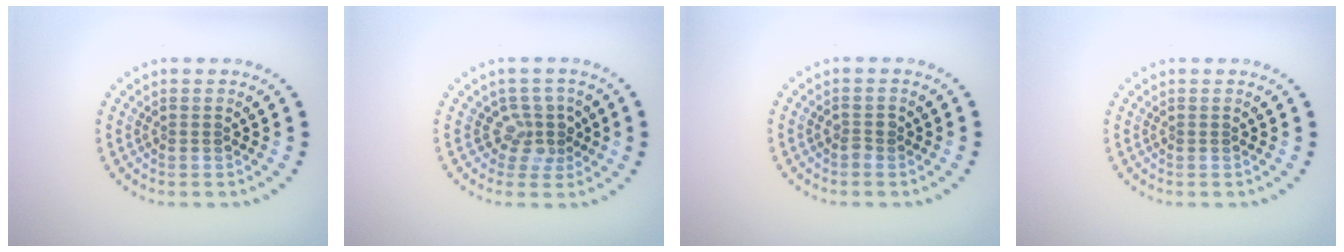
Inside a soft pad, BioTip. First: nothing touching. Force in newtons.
{"total": 2.6, "press": 1.9, "slide": 1.9}
{"total": 0.7, "press": 0.6, "slide": 0.1}
{"total": 0.0}